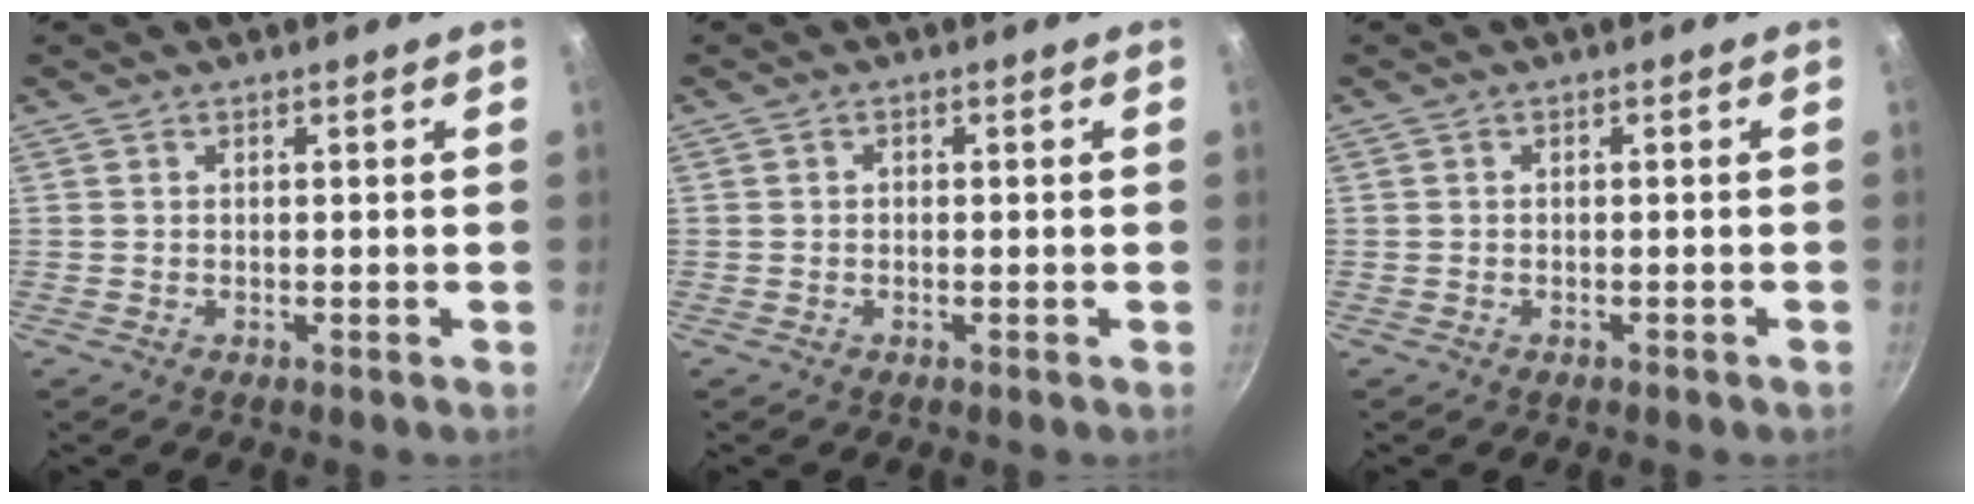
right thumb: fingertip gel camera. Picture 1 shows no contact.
{"total": 0.6, "force": [-0.2, 0.5, 0.2], "torque": [-0.002, 0.003, -0.003]}
{"total": 0.6, "force": [-0.5, 0.3, 0.2], "torque": [-0.008, 0.010, -0.004]}